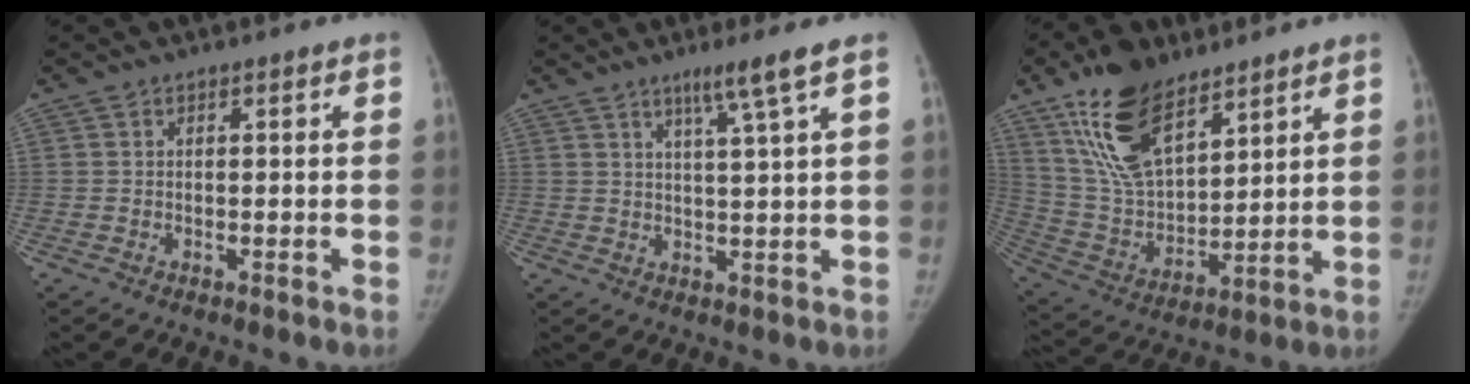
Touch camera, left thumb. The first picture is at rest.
{"total": 5.1, "force": [3.1, -1.1, 3.8], "torque": [-0.068, -0.023, 0.058]}
{"total": 18.1, "force": [11.4, 8.6, 11.1], "torque": [-0.175, -0.048, 0.226]}